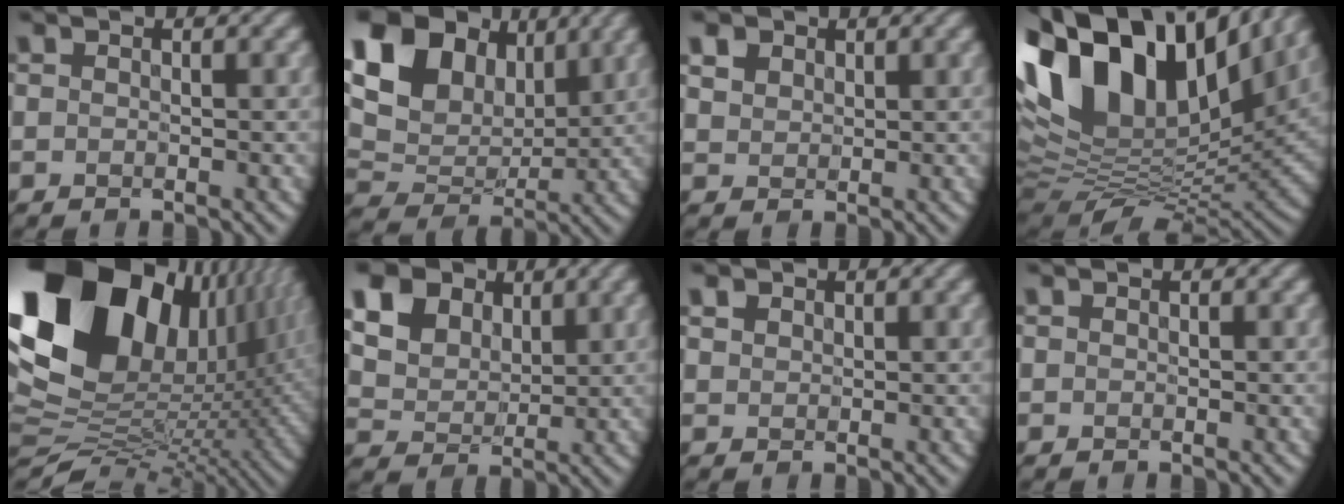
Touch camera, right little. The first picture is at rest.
{"total": 13.7, "force": [5.5, 9.1, 8.8], "torque": [-0.194, 0.026, 0.096]}
{"total": 2.4, "force": [1.3, 1.8, 0.9], "torque": [-0.045, 0.001, 0.034]}
{"total": 16.8, "force": [6.1, 10.4, 11.6], "torque": [-0.220, 0.028, 0.111]}
{"total": 19.3, "force": [5.3, 12.3, 13.9], "torque": [-0.275, 0.023, 0.096]}
{"total": 11.5, "force": [5.8, 8.2, 5.7], "torque": [-0.161, 0.029, 0.107]}
{"total": 0.8, "force": [0.4, 0.7, 0.1], "torque": [-0.016, -0.004, 0.024]}
{"total": 0.0}